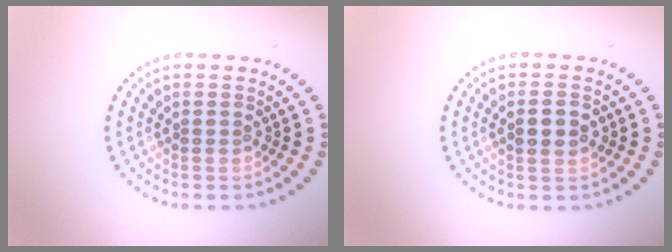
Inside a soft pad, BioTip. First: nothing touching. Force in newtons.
{"total": 2.4, "press": 2.3, "slide": 0.3}